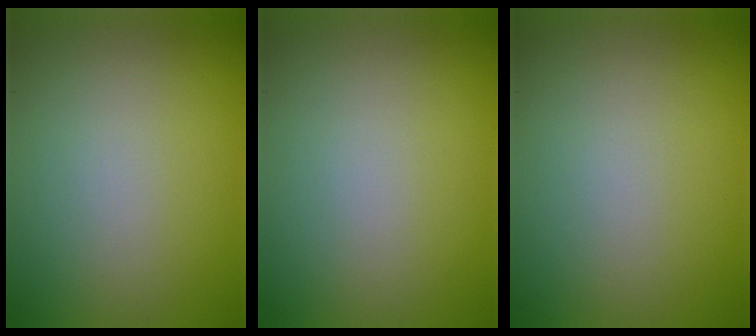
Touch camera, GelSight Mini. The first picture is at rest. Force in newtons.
{"total": 0.0}
{"total": 0.0}